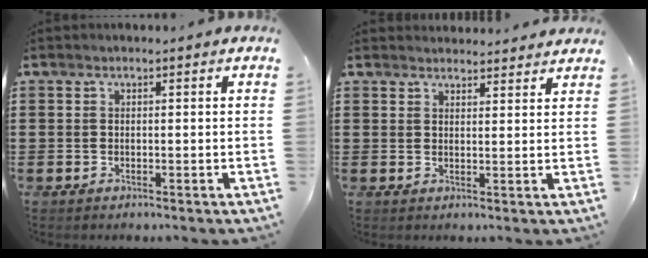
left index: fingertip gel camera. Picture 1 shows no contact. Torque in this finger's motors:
{"motor_torque": [0.23, -0.17, 0.30, 0.03]}